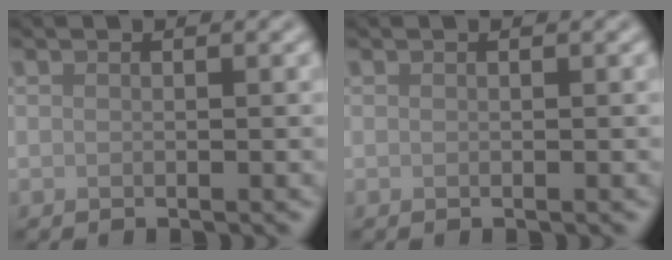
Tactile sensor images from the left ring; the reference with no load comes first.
{"total": 0.0}